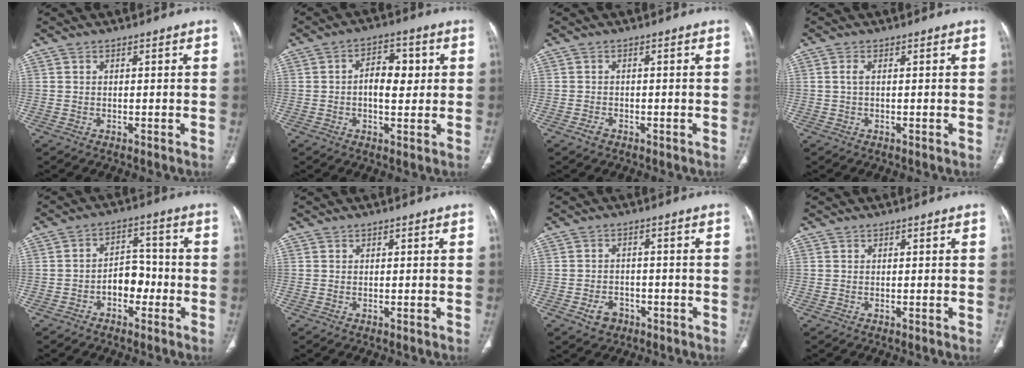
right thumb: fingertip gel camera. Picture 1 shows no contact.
{"total": 7.2, "force": [0.5, 4.2, 5.9], "torque": [-0.069, 0.009, 0.004]}
{"total": 1.5, "force": [-1.0, 0.9, 0.7], "torque": [-0.014, 0.008, -0.015]}
{"total": 1.4, "force": [0.1, 0.5, 1.2], "torque": [-0.032, 0.001, 0.002]}
{"total": 6.5, "force": [-2.4, 4.5, 4.1], "torque": [-0.036, 0.034, -0.046]}
{"total": 0.0}
{"total": 4.2, "force": [-2.1, 3.1, 1.7], "torque": [-0.019, 0.019, -0.026]}
{"total": 0.0}